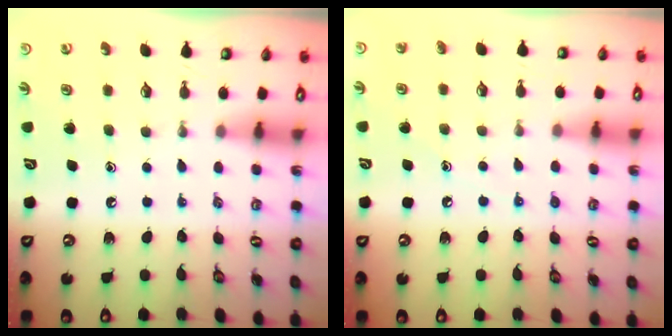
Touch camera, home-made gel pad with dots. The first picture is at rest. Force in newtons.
{"total": 5.8, "press": 5.7, "slide": 0.8}